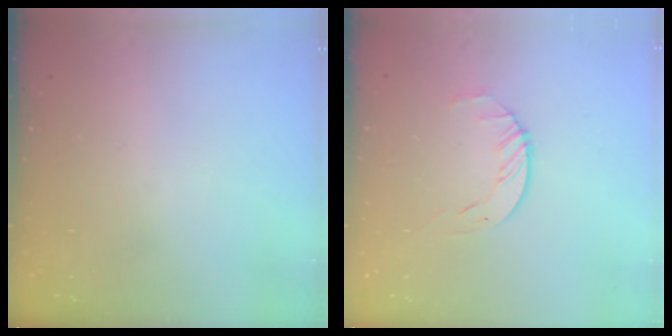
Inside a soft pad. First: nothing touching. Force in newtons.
{"total": 3.4, "press": 3.4, "slide": 0.4}